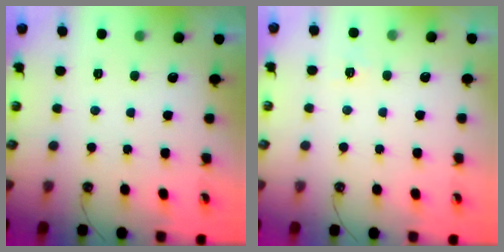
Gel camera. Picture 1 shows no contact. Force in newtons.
{"total": 4.7, "press": 4.6, "slide": 0.6}